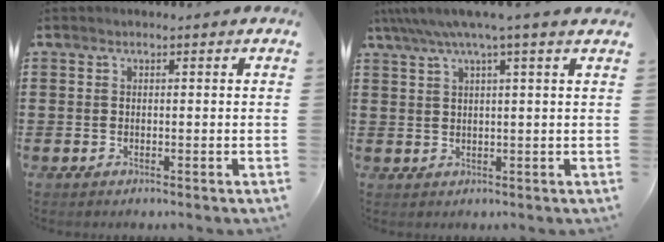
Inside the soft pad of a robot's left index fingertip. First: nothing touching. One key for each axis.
{"total": 3.9, "fx": 2.7, "fy": 0.0, "fz": 2.8, "tx": -0.064, "ty": -0.005, "tz": 0.045}